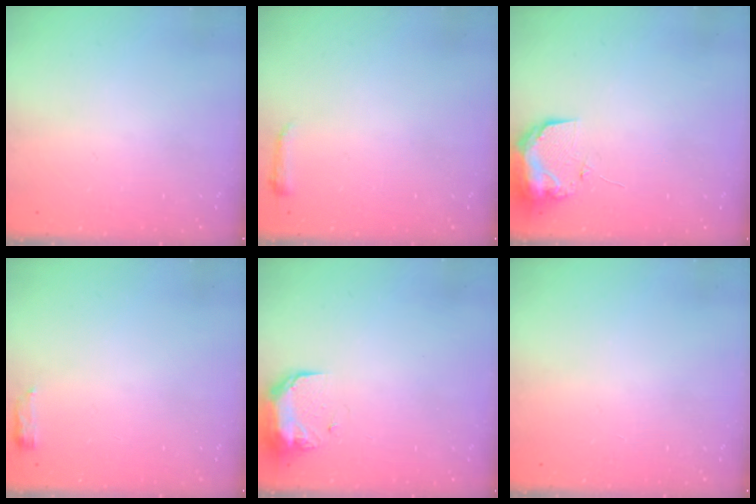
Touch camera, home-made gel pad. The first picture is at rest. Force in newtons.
{"total": 3.0, "press": 2.9, "slide": 0.6}
{"total": 9.5, "press": 9.4, "slide": 1.0}
{"total": 3.7, "press": 3.5, "slide": 1.3}
{"total": 9.3, "press": 9.1, "slide": 1.9}
{"total": 0.0}